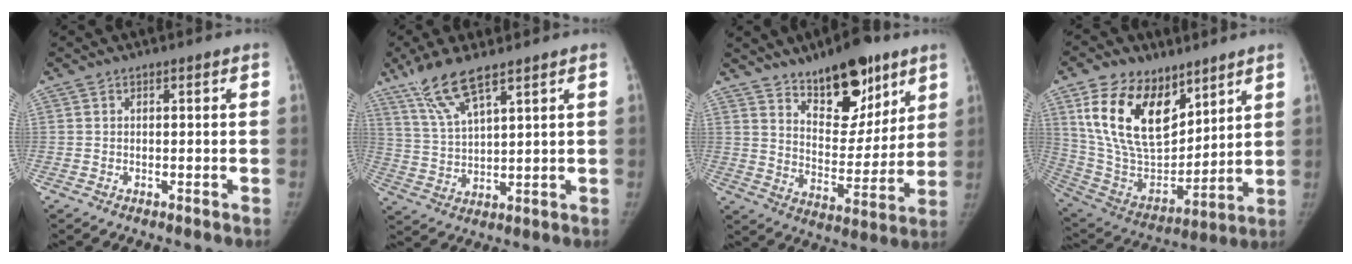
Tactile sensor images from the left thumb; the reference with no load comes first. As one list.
[{"total": 9.7, "force": [6.7, 2.2, 6.7], "torque": [-0.138, -0.024, 0.143]}, {"total": 17.0, "force": [11.2, 7.7, 10.2], "torque": [-0.100, -0.074, 0.184]}, {"total": 21.6, "force": [11.1, 12.6, 13.6], "torque": [-0.210, -0.051, 0.218]}]